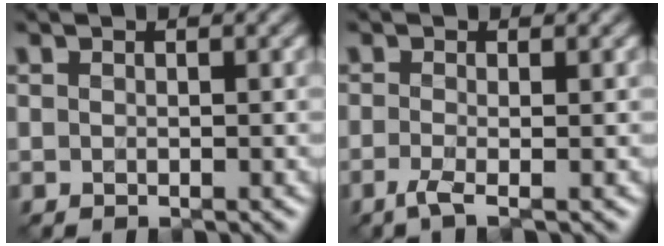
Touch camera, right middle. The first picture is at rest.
{"total": 2.1, "force": [-0.9, 0.5, 1.8], "torque": [-0.035, -0.009, -0.026]}